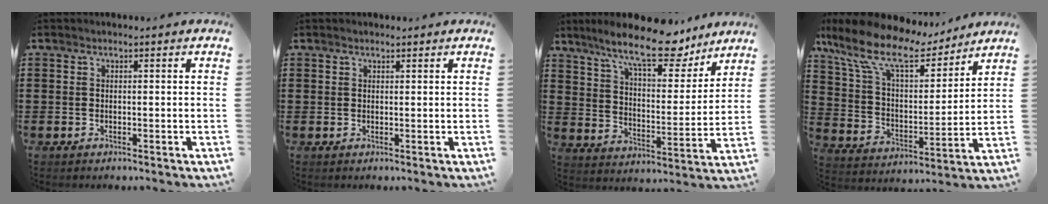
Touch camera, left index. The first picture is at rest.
{"total": 0.6, "force": [0.5, 0.1, 0.2], "torque": [-0.004, 0.001, 0.010]}
{"total": 13.1, "force": [10.5, 2.6, 7.2], "torque": [-0.153, -0.051, 0.180]}
{"total": 13.0, "force": [9.9, 3.7, 7.6], "torque": [-0.183, -0.049, 0.171]}